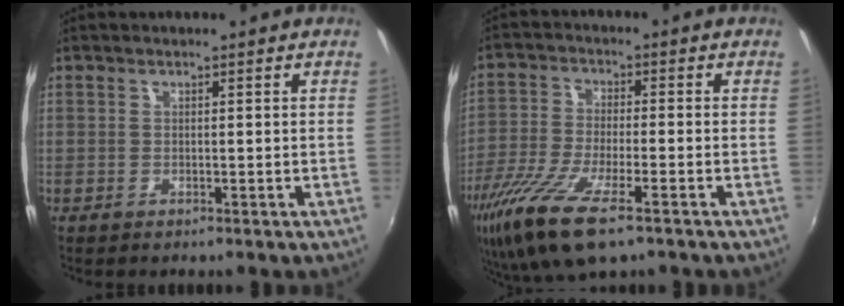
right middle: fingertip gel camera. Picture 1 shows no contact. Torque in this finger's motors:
{"motor_torque": [1.34, -0.80, 0.80, 0.21]}